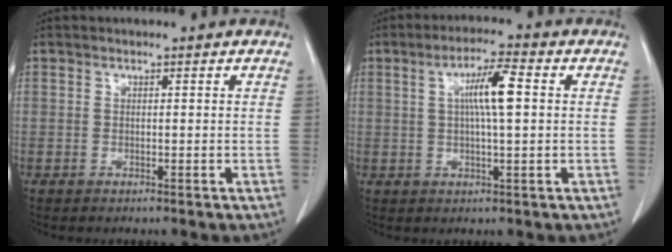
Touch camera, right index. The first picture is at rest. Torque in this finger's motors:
{"motor_torque": [1.10, 0.12, 0.55, 0.14]}